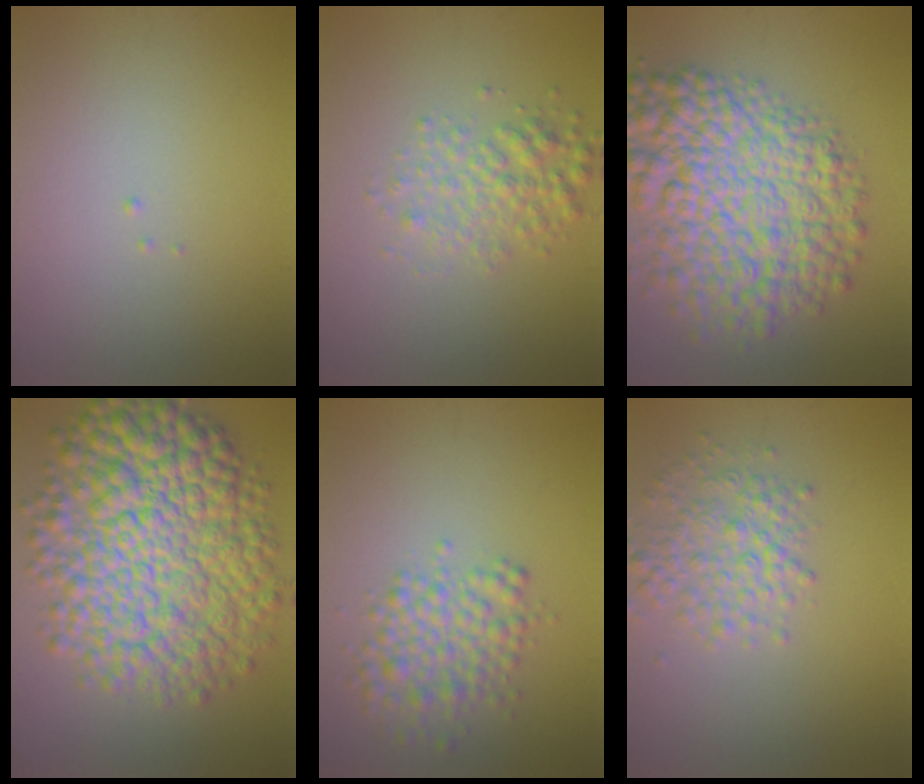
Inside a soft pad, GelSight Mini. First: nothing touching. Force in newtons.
{"total": 3.0, "press": 3.0, "slide": 0.1}
{"total": 10.4, "press": 10.4, "slide": 0.3}
{"total": 12.5, "press": 12.5, "slide": 0.1}
{"total": 3.8, "press": 3.8, "slide": 0.1}
{"total": 3.4, "press": 3.4, "slide": 0.1}